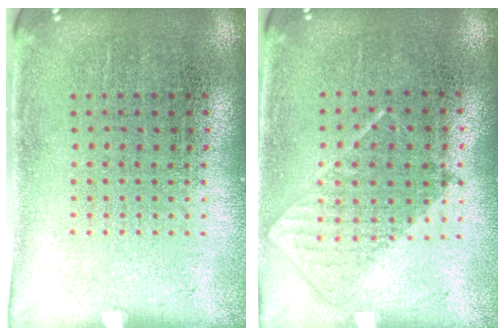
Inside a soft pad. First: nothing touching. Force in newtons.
{"total": 0.8, "press": 0.8, "slide": 0.4}